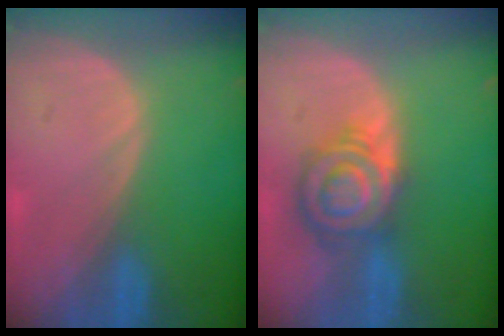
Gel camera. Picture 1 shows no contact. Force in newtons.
{"total": 7.4, "press": 7.4, "slide": 0.4}